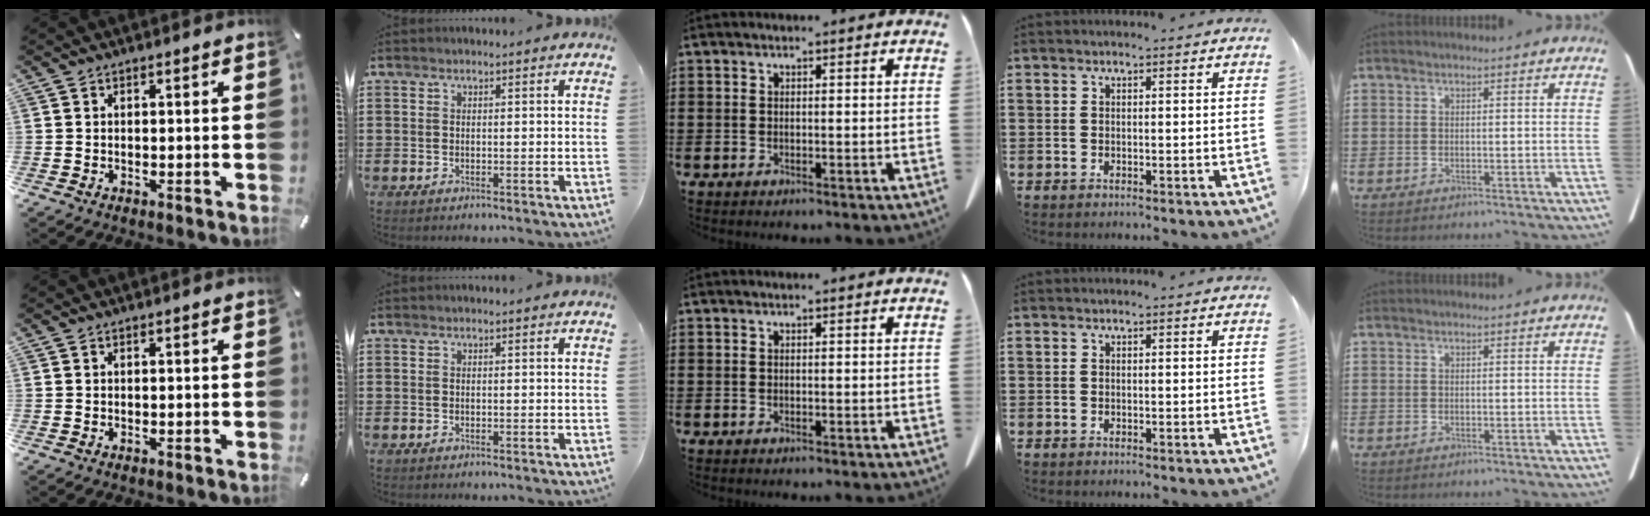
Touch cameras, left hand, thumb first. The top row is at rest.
{}